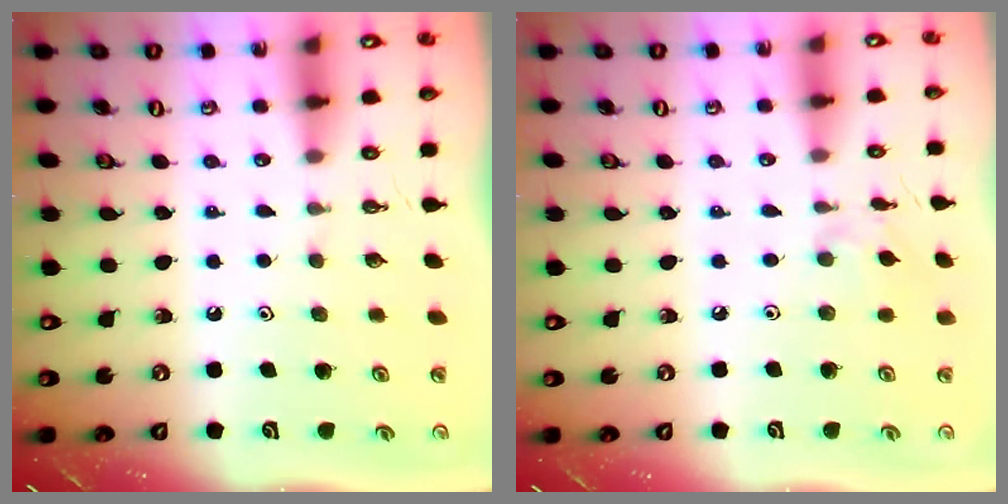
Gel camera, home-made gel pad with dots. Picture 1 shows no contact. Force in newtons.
{"total": 2.8, "press": 2.8, "slide": 0.1}